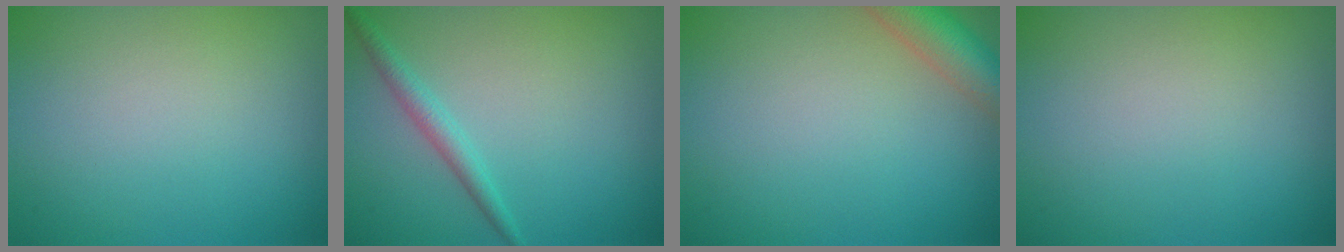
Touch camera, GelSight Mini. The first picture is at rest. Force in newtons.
{"total": 1.8, "press": 1.8, "slide": 0.1}
{"total": 4.8, "press": 4.8, "slide": 0.3}
{"total": 0.0}